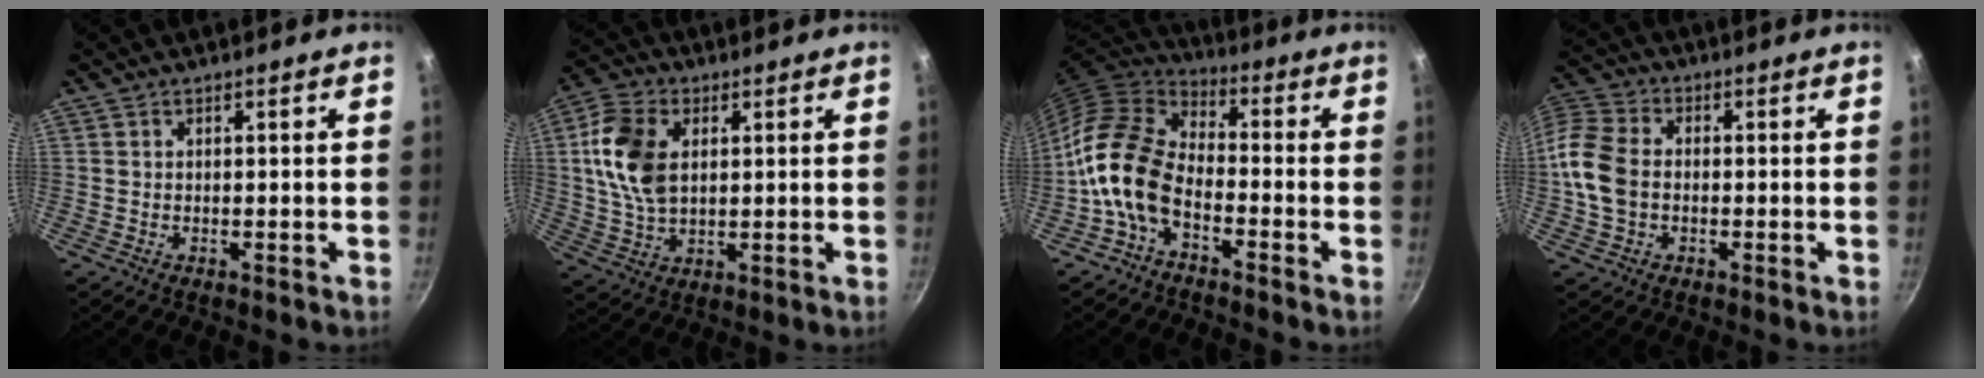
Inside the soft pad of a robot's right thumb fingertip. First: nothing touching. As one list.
[{"total": 12.2, "force": [2.4, 7.8, 9.1], "torque": [-0.163, 0.001, 0.043]}, {"total": 12.9, "force": [-5.3, 8.2, 8.4], "torque": [-0.144, 0.053, -0.127]}, {"total": 10.8, "force": [-1.0, 8.0, 7.2], "torque": [-0.136, 0.020, -0.037]}]